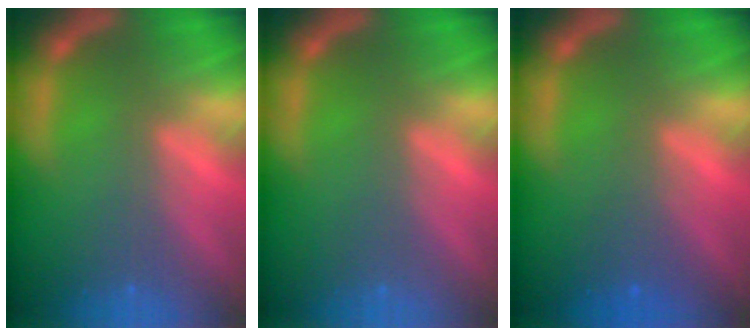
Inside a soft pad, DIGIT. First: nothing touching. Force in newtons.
{"total": 0.0}
{"total": 1.9}